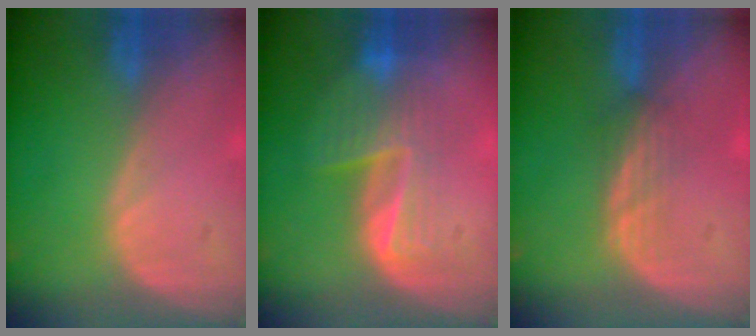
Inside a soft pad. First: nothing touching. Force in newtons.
{"total": 6.7, "press": 6.3, "slide": 2.3}
{"total": 2.5, "press": 2.3, "slide": 0.9}